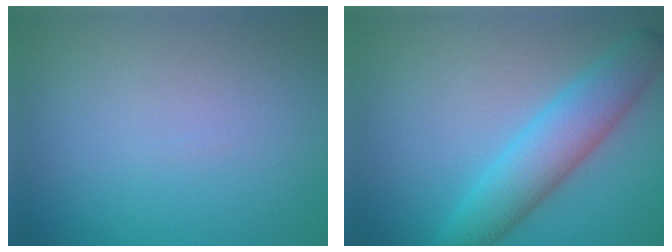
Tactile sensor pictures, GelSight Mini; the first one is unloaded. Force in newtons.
{"total": 5.5, "press": 5.5, "slide": 0.2}